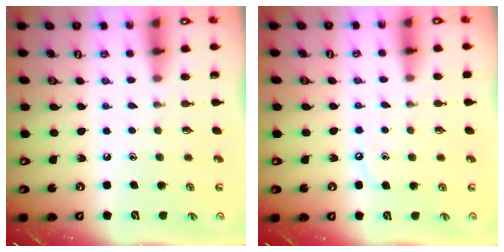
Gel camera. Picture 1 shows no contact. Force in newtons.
{"total": 4.9, "press": 4.9, "slide": 0.5}